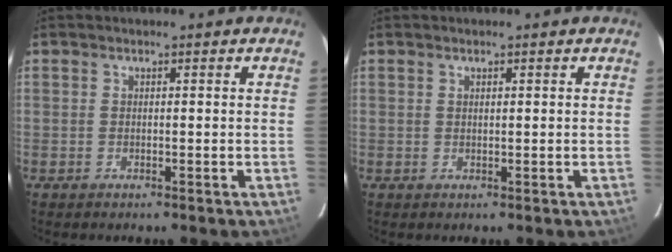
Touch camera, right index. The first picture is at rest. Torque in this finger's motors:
{"motor_torque": [-0.34, 0.13, -0.09, 0.00]}